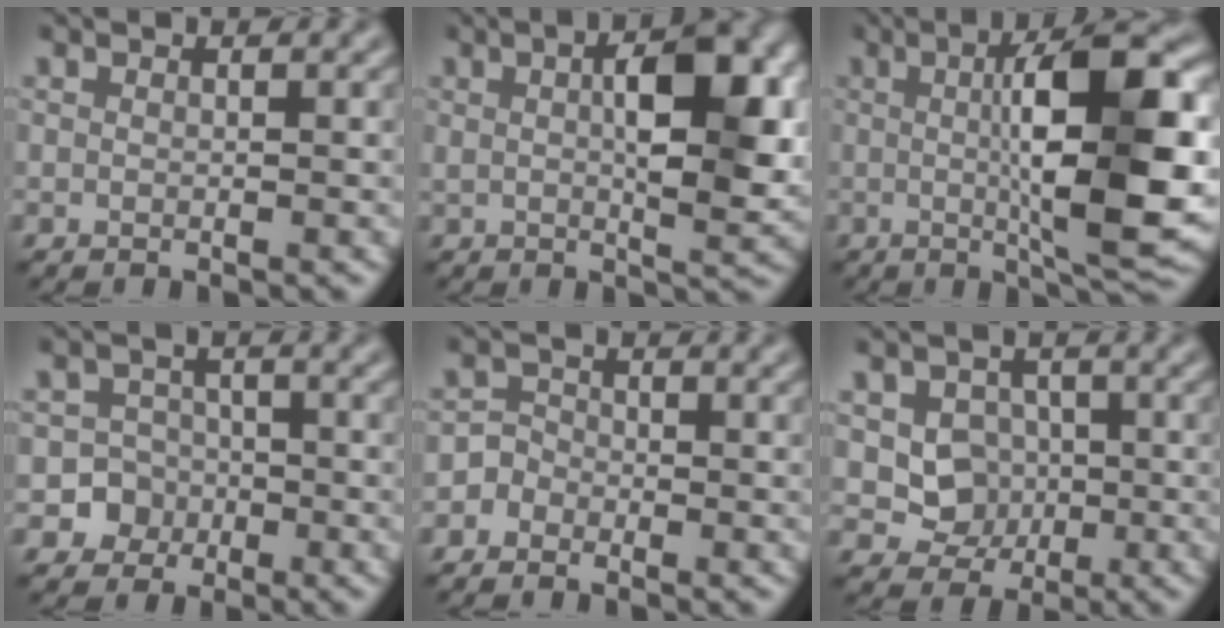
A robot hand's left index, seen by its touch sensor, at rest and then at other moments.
{"total": 8.0, "force": [1.5, 2.6, 7.4], "torque": [-0.106, 0.006, 0.023]}
{"total": 11.9, "force": [0.8, 2.6, 11.6], "torque": [-0.163, 0.005, 0.012]}
{"total": 3.9, "force": [-1.7, 3.5, 0.1], "torque": [0.034, 0.000, -0.039]}
{"total": 1.8, "force": [-1.0, 1.5, 0.2], "torque": [0.011, 0.013, -0.027]}
{"total": 3.7, "force": [0.0, 3.2, 1.8], "torque": [-0.019, -0.005, -0.005]}